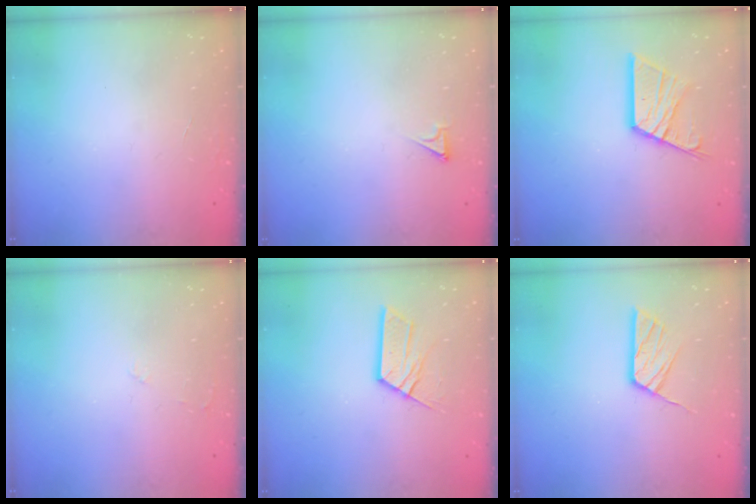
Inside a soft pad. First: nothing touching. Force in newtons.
{"total": 2.2, "press": 2.2, "slide": 0.3}
{"total": 11.7, "press": 11.6, "slide": 0.6}
{"total": 2.5, "press": 2.5, "slide": 0.4}
{"total": 10.2, "press": 10.1, "slide": 0.9}
{"total": 9.9, "press": 9.9, "slide": 0.8}